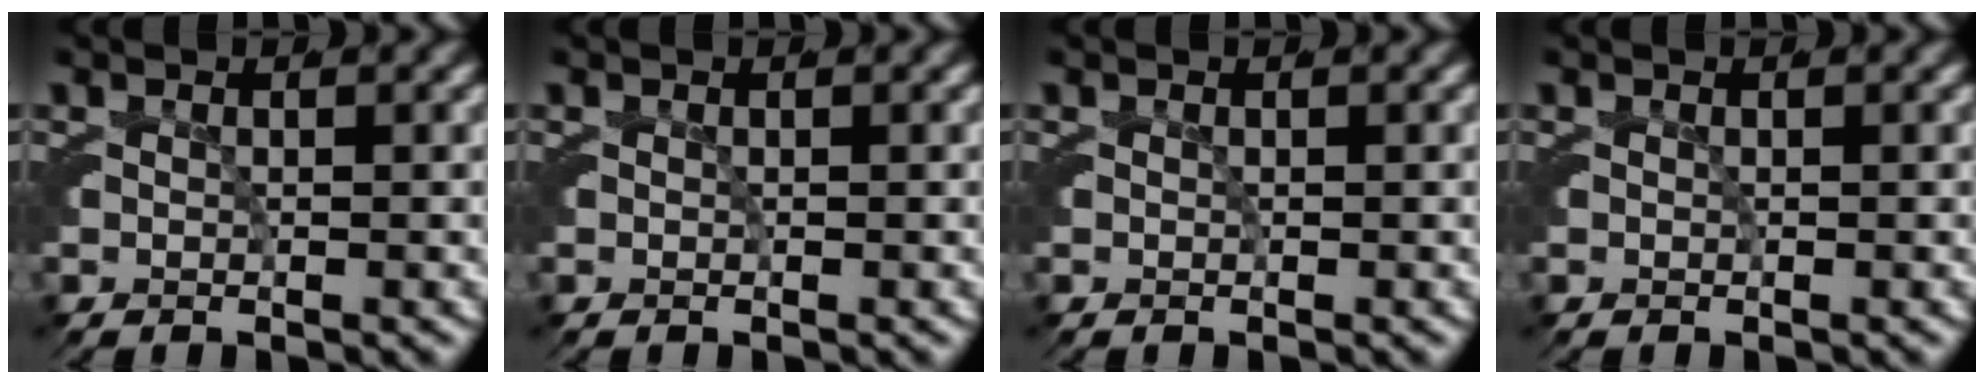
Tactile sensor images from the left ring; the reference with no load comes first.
{"total": 0.0}
{"total": 0.0}
{"total": 0.0}